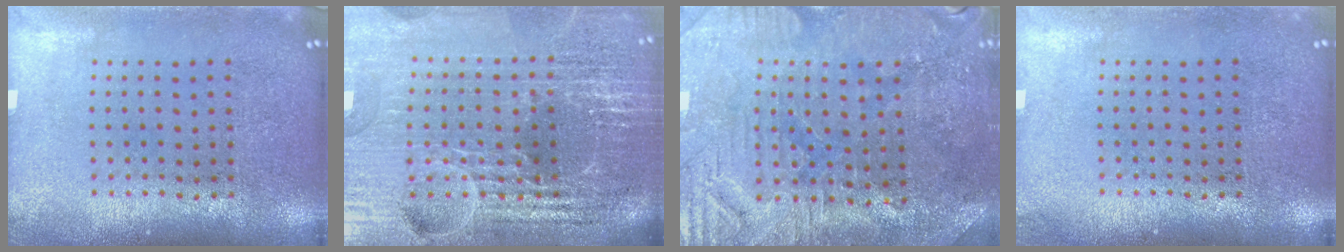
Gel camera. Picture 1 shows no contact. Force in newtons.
{"total": 6.7, "press": 5.8, "slide": 3.3}
{"total": 1.7, "press": 1.6, "slide": 0.5}
{"total": 0.7, "press": 0.7, "slide": 0.1}